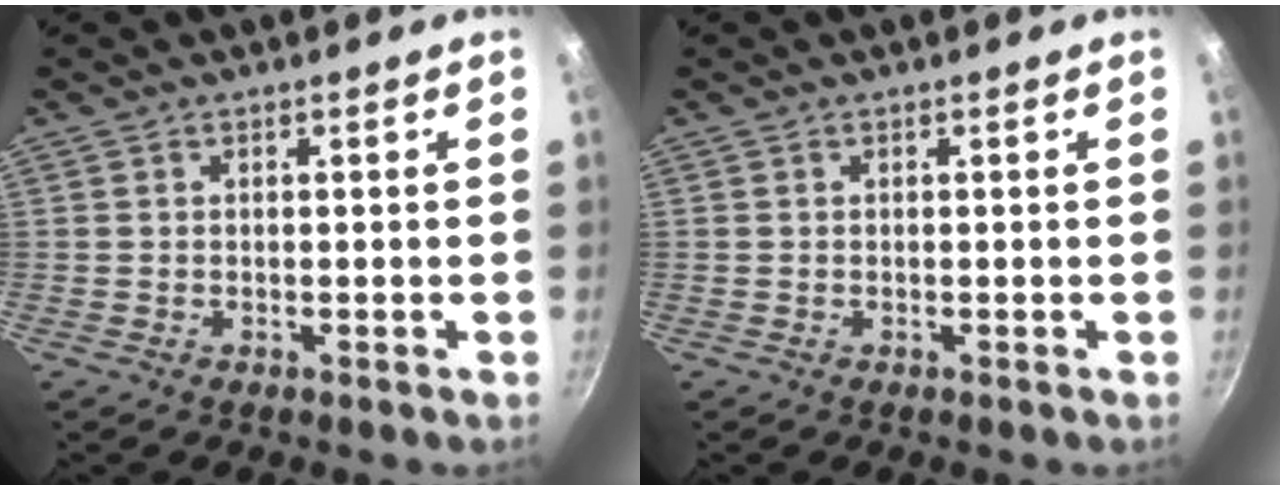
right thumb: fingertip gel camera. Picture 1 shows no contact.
{"total": 0.0}